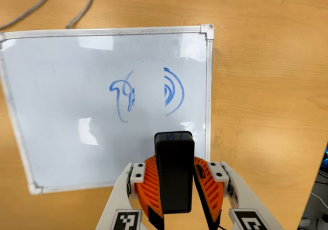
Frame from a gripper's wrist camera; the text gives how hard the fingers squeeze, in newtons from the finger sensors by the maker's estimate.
{"total": 7.3, "left": 7.9, "right": 6.6}